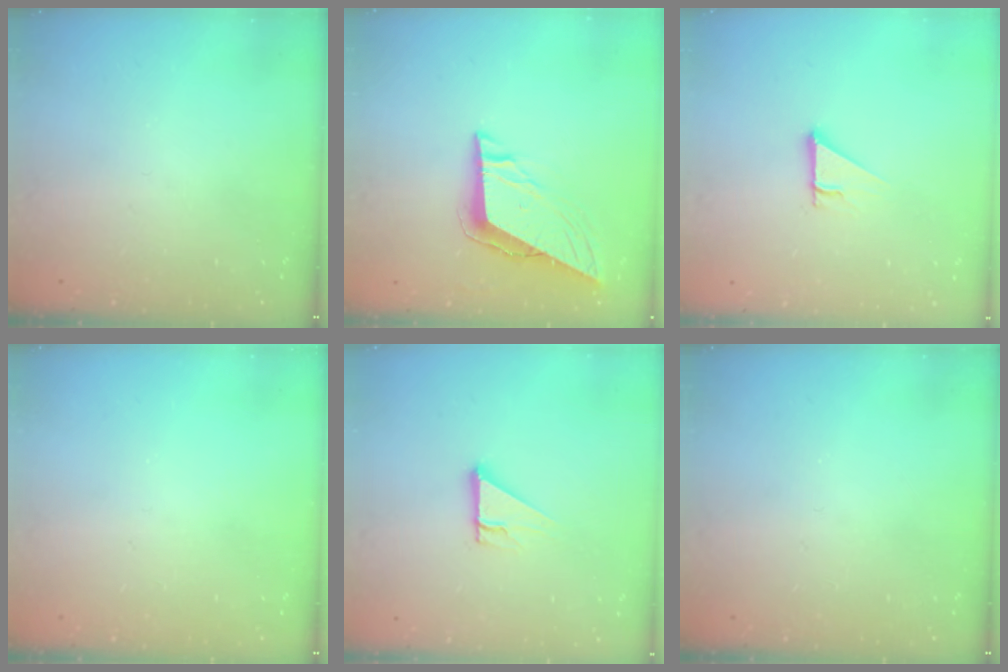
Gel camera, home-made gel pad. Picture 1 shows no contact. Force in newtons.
{"total": 8.6, "press": 8.5, "slide": 1.3}
{"total": 2.5, "press": 2.5, "slide": 0.2}
{"total": 0.0}
{"total": 4.3, "press": 4.3, "slide": 0.4}
{"total": 0.0}